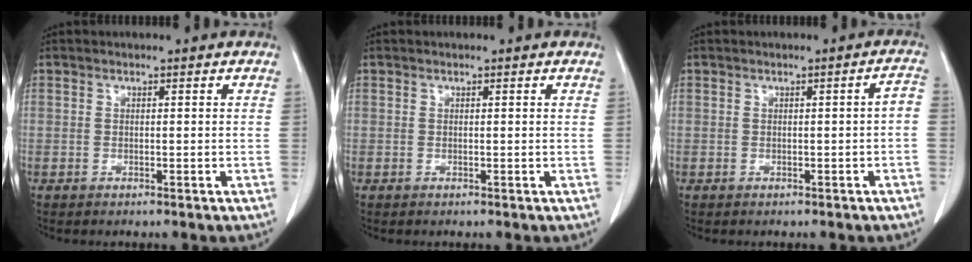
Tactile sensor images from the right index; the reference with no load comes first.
{"total": 0.0}
{"total": 1.9, "force": [-0.6, 0.2, 1.8], "torque": [-0.017, 0.005, -0.008]}